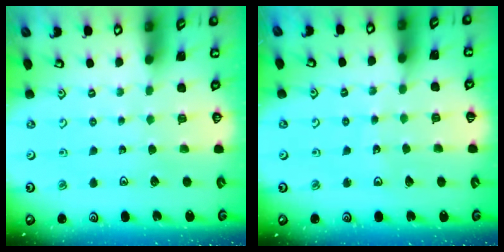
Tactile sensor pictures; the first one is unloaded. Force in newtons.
{"total": 3.7, "press": 3.7, "slide": 0.4}